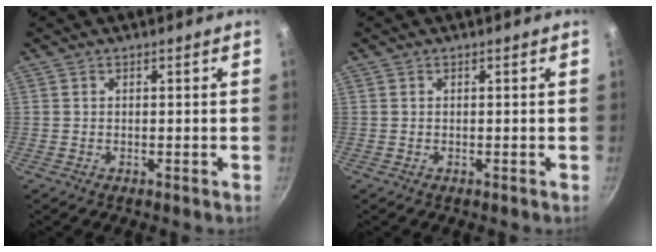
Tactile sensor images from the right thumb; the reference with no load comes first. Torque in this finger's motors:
{"motor_torque": [-0.05, 0.05, 0.24, 0.00, 0.00]}